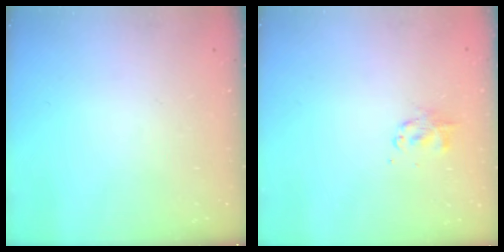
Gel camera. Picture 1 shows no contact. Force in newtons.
{"total": 2.8, "press": 2.7, "slide": 0.4}